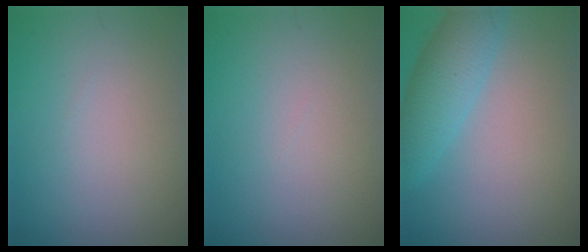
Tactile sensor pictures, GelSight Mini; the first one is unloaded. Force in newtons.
{"total": 0.0}
{"total": 4.7, "press": 4.7, "slide": 0.2}